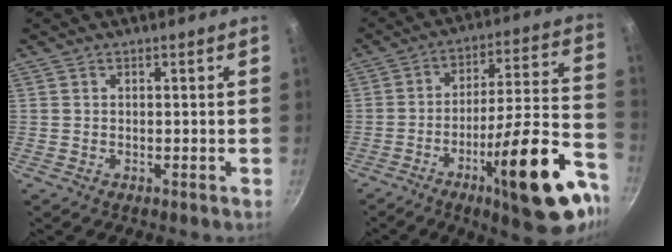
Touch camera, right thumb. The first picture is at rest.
{"total": 23.6, "force": [-11.8, 5.2, 19.7], "torque": [-0.243, 0.063, -0.180]}